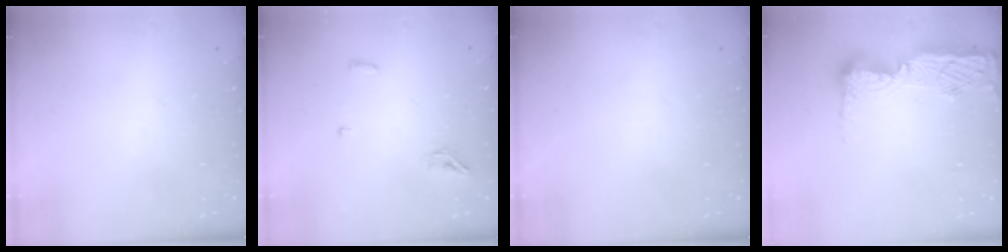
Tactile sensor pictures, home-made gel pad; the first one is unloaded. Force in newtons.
{"total": 4.3, "press": 4.0, "slide": 1.4}
{"total": 0.0}
{"total": 15.4, "press": 15.4, "slide": 1.2}